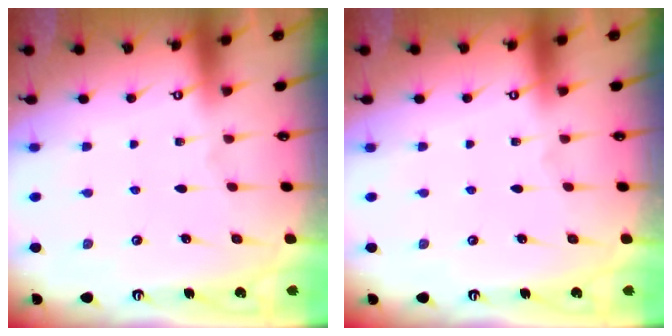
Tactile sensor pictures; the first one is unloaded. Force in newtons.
{"total": 0.0}